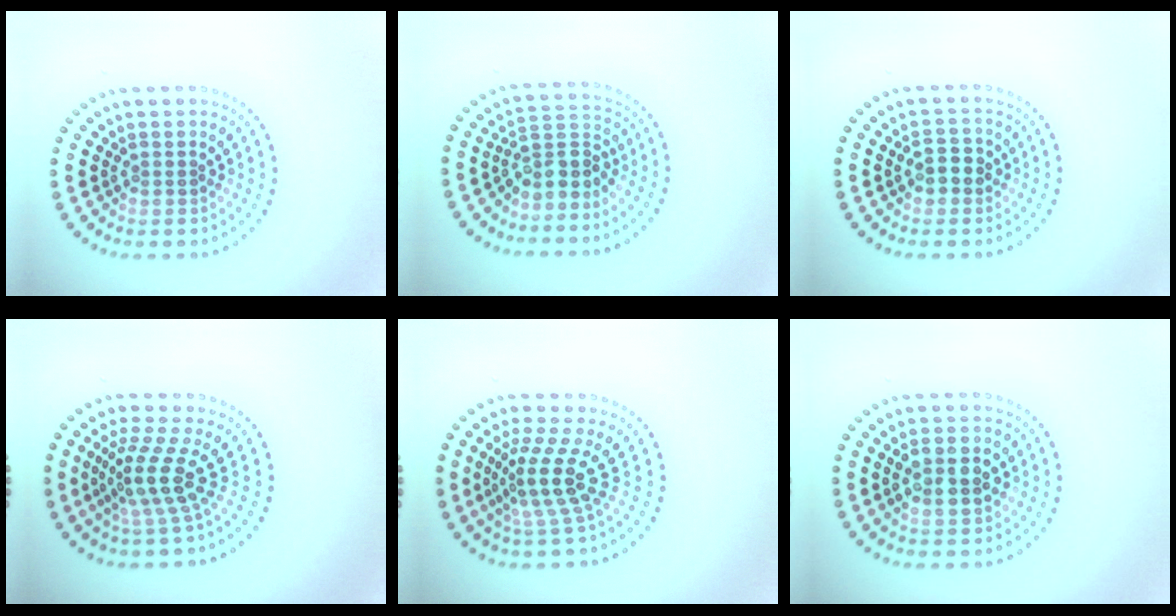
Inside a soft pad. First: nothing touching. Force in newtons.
{"total": 3.2, "press": 2.5, "slide": 2.0}
{"total": 2.5, "press": 2.4, "slide": 0.4}
{"total": 4.2, "press": 3.0, "slide": 2.9}
{"total": 4.1, "press": 2.9, "slide": 3.0}
{"total": 4.3, "press": 4.3, "slide": 0.4}